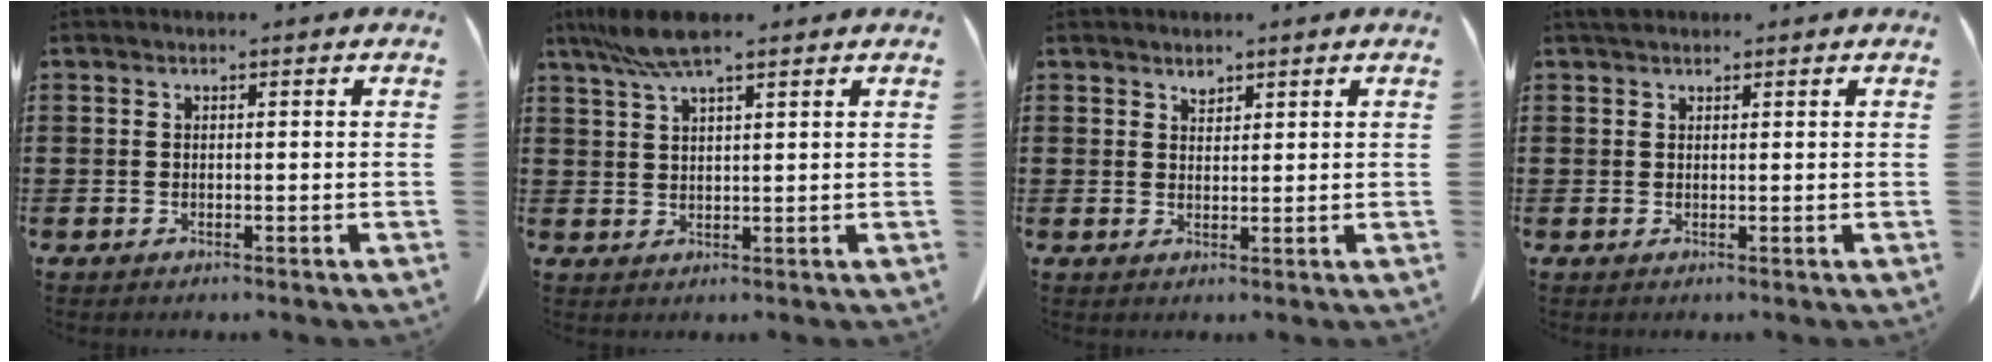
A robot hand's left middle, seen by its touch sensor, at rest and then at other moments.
{"total": 6.0, "force": [4.3, 0.8, 4.1], "torque": [-0.090, -0.005, 0.078]}
{"total": 1.5, "force": [1.3, 0.6, 0.3], "torque": [0.000, -0.004, 0.024]}
{"total": 1.3, "force": [1.1, 0.5, 0.4], "torque": [-0.012, 0.002, 0.022]}